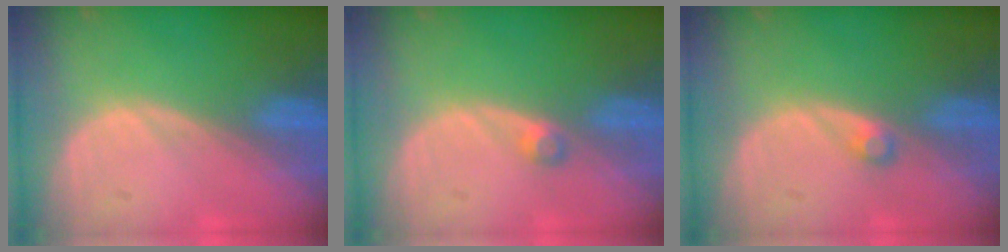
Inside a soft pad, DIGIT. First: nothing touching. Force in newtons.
{"total": 1.6, "press": 1.4, "slide": 0.9}
{"total": 1.3, "press": 1.2, "slide": 0.3}